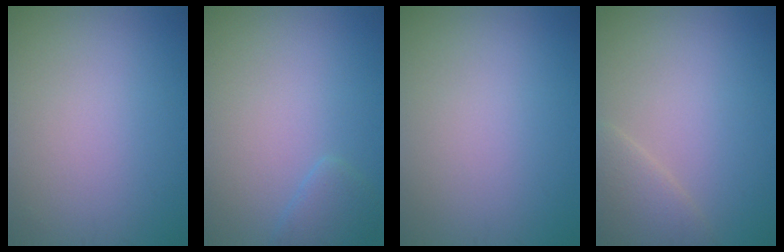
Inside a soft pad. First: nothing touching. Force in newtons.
{"total": 1.5, "press": 1.5, "slide": 0.1}
{"total": 0.0}
{"total": 2.5, "press": 2.5, "slide": 0.2}